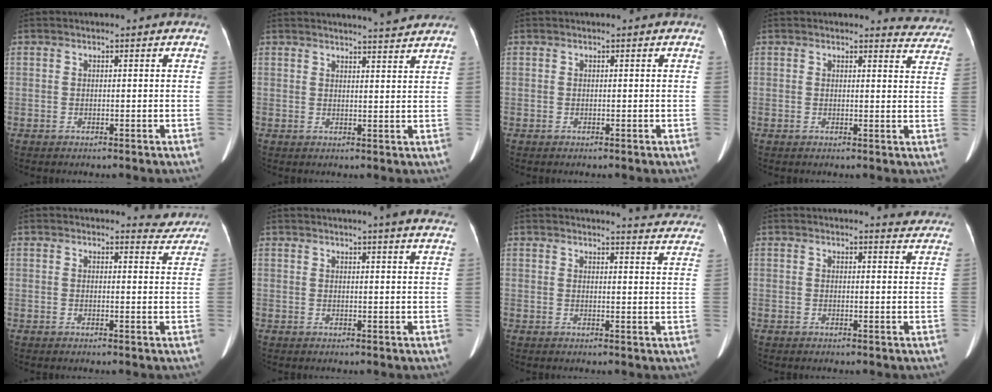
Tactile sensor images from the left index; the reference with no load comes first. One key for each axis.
{"total": 6.1, "fx": 5.9, "fy": -0.4, "fz": 1.8, "tx": -0.033, "ty": -0.003, "tz": 0.065}
{"total": 0.0}
{"total": 6.1, "fx": 6.0, "fy": 1.3, "fz": 0.1, "tx": 0.021, "ty": -0.032, "tz": 0.035}
{"total": 4.0, "fx": 3.8, "fy": 1.0, "fz": -0.2, "tx": 0.013, "ty": -0.024, "tz": 0.024}
{"total": 11.3, "fx": 10.2, "fy": 0.0, "fz": 4.8, "tx": -0.056, "ty": -0.017, "tz": 0.098}
{"total": 14.6, "fx": 14.4, "fy": 1.2, "fz": 2.5, "tx": -0.002, "ty": -0.081, "tz": 0.129}
{"total": 5.3, "fx": 5.1, "fy": 0.7, "fz": 0.9, "tx": -0.002, "ty": -0.015, "tz": 0.034}